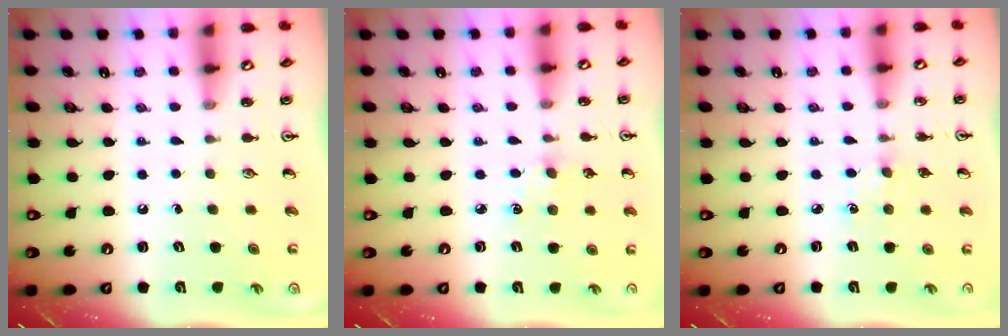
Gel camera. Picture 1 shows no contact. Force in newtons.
{"total": 4.8, "press": 4.8, "slide": 0.5}
{"total": 2.8, "press": 2.7, "slide": 0.4}